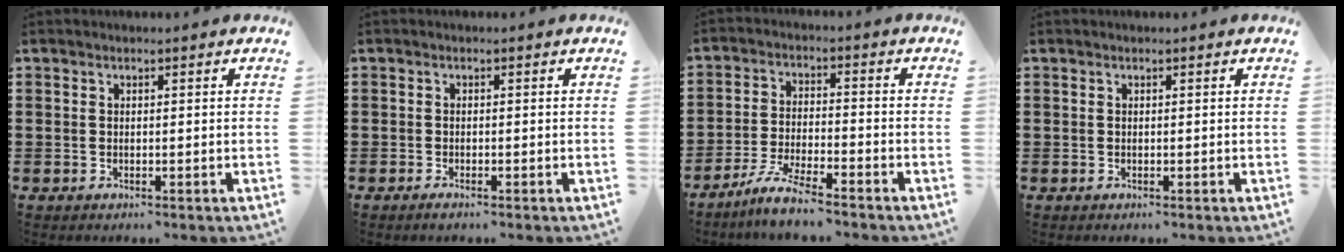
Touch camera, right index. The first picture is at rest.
{"total": 0.7, "force": [-0.6, 0.1, 0.4], "torque": [-0.010, -0.004, -0.011]}
{"total": 5.7, "force": [-5.1, -0.1, 2.5], "torque": [-0.062, -0.009, -0.101]}
{"total": 0.0}